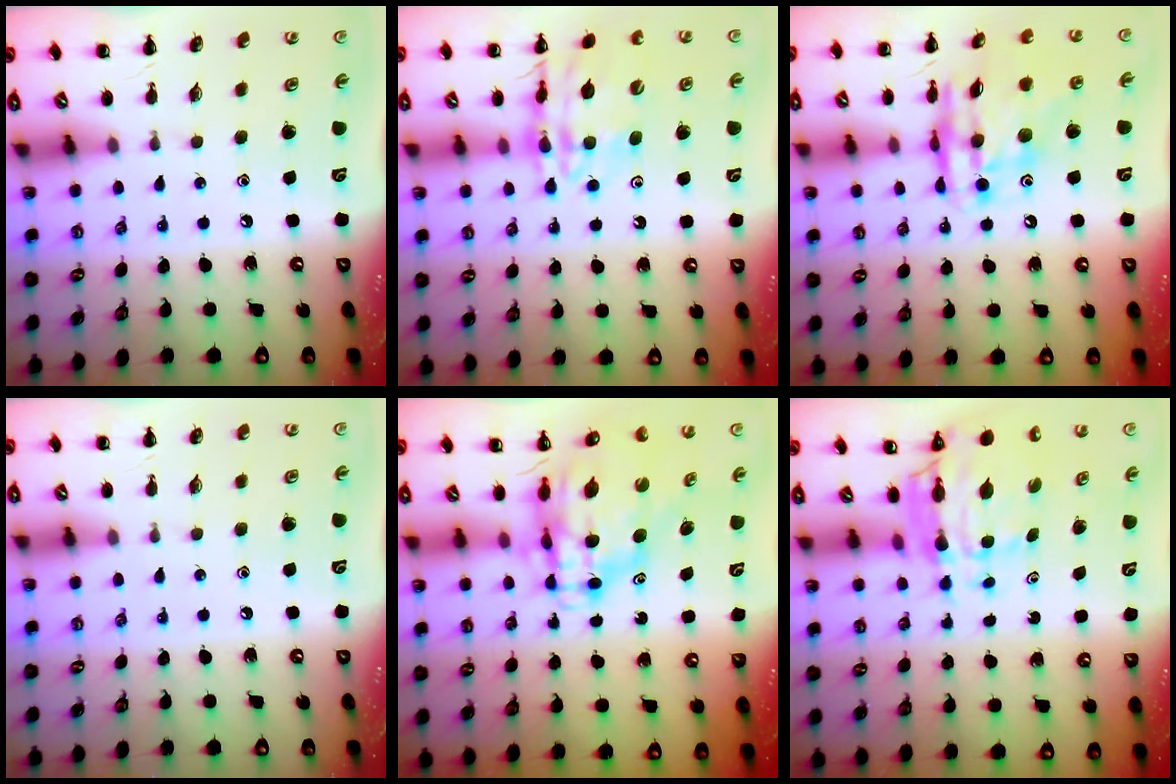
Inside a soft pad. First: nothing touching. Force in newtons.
{"total": 15.8, "press": 15.6, "slide": 2.2}
{"total": 15.0, "press": 14.5, "slide": 3.9}
{"total": 0.0}
{"total": 10.4, "press": 9.8, "slide": 3.4}
{"total": 7.4, "press": 6.8, "slide": 2.7}